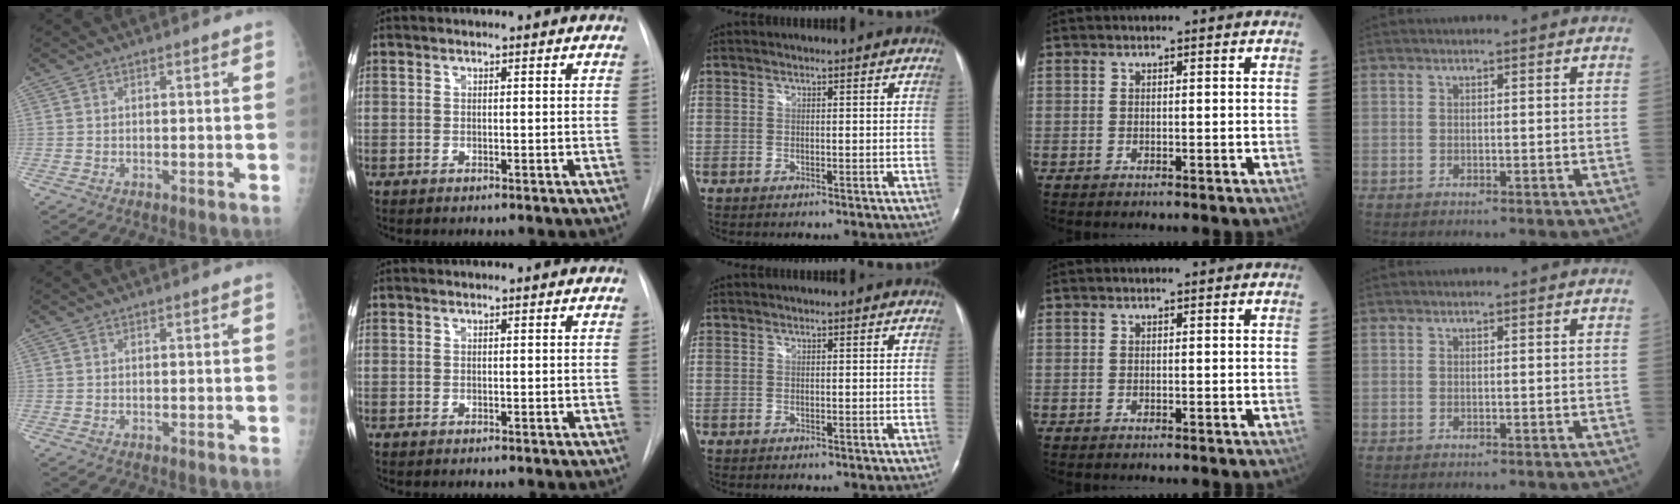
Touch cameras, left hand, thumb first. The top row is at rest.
{}